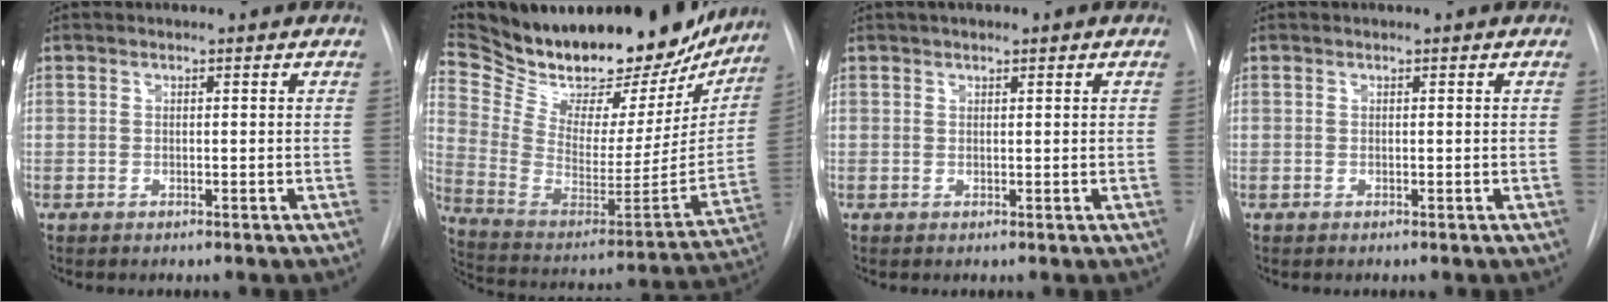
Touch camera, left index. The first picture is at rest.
{"total": 33.8, "force": [29.0, 11.0, 13.4], "torque": [-0.245, -0.046, 0.418]}
{"total": 2.1, "force": [1.3, 0.6, 1.5], "torque": [-0.027, 0.010, 0.019]}
{"total": 0.0}